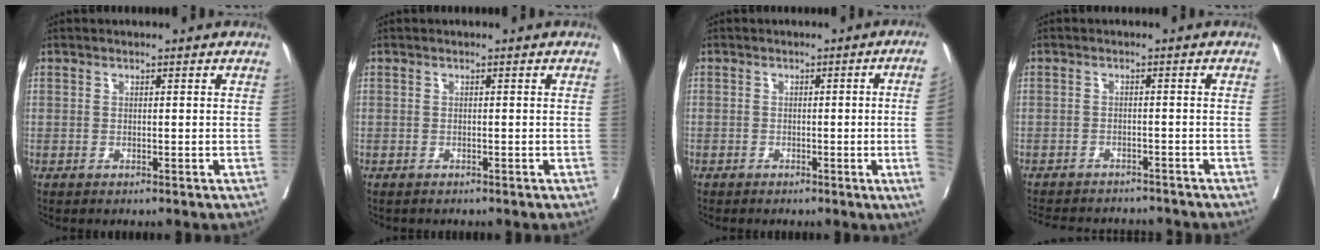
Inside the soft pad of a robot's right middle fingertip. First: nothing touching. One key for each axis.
{"total": 0.6, "fx": -0.5, "fy": 0.2, "fz": 0.1, "tx": -0.007, "ty": 0.000, "tz": -0.010}
{"total": 5.6, "fx": -1.0, "fy": -1.8, "fz": 5.2, "tx": -0.050, "ty": -0.010, "tz": -0.015}
{"total": 12.3, "fx": -11.3, "fy": 3.4, "fz": 3.3, "tx": -0.068, "ty": 0.004, "tz": -0.144}